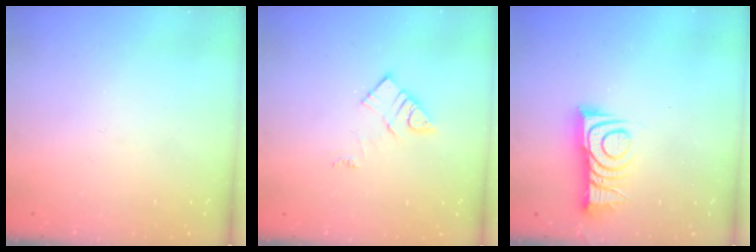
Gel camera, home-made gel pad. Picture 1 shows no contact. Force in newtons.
{"total": 8.2, "press": 8.2, "slide": 0.5}
{"total": 10.7, "press": 10.6, "slide": 0.4}